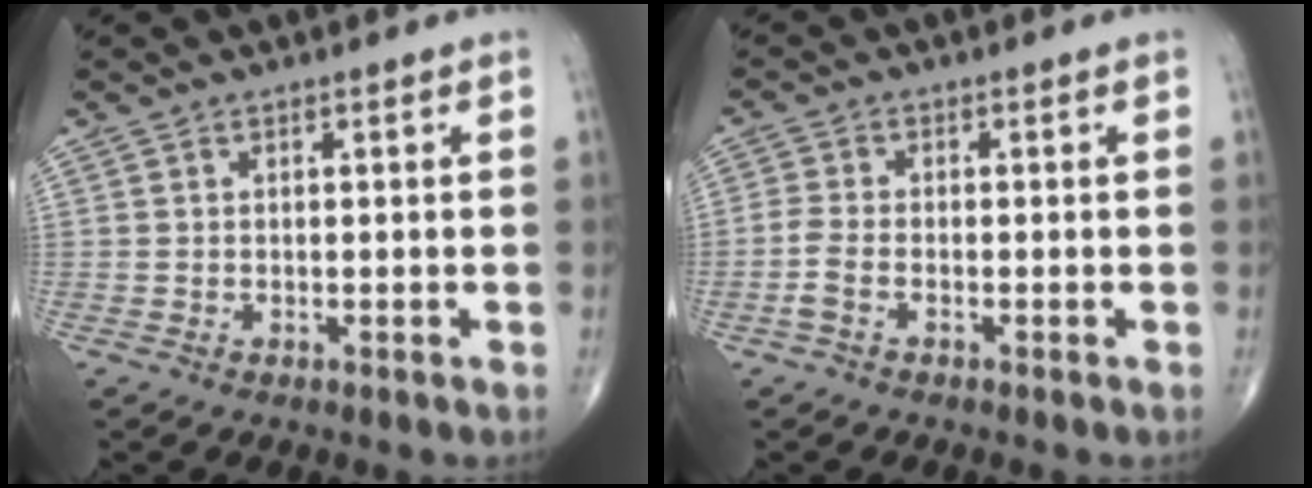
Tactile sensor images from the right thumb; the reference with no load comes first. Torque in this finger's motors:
{"motor_torque": [-0.13, 0.21, 0.29, -0.42, 0.16]}